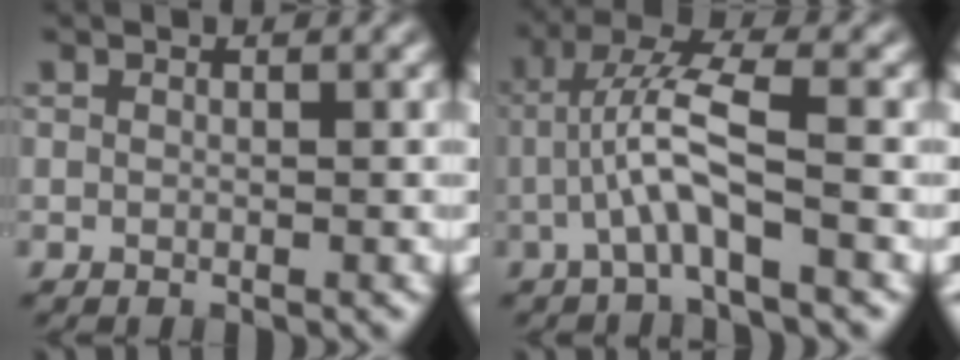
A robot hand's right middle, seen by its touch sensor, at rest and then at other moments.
{"total": 4.8, "force": [-1.2, 0.9, 4.6], "torque": [-0.096, 0.020, -0.028]}